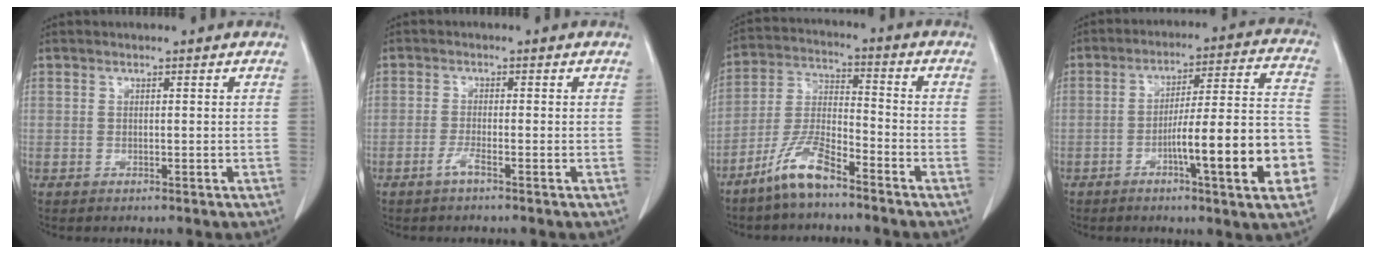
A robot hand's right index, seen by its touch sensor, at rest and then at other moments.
{"total": 1.8, "force": [-1.2, -0.2, 1.3], "torque": [-0.027, 0.000, -0.028]}
{"total": 8.7, "force": [-6.4, 1.5, 5.7], "torque": [-0.128, -0.010, -0.132]}
{"total": 16.6, "force": [-5.9, 0.8, 15.5], "torque": [-0.199, 0.015, -0.081]}